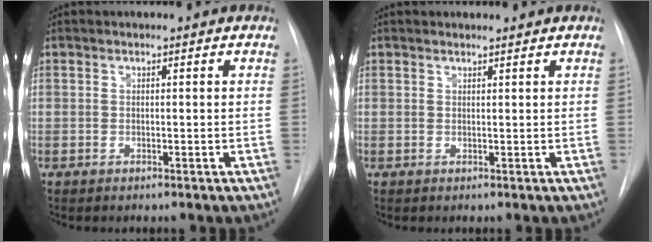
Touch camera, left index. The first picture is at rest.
{"total": 1.3, "force": [1.3, -0.1, 0.1], "torque": [-0.007, 0.007, 0.024]}